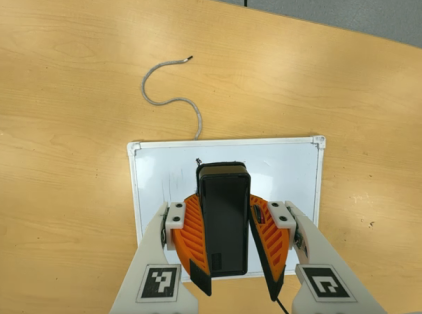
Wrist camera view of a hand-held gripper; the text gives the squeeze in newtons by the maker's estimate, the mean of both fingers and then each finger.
{"total": 9.2, "left": 9.5, "right": 9.0}